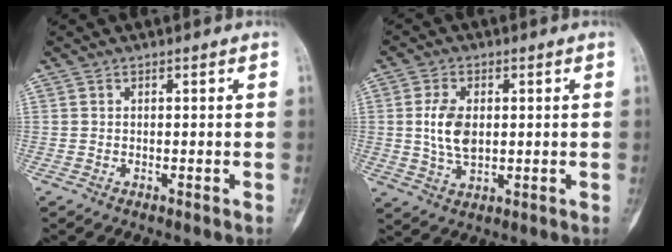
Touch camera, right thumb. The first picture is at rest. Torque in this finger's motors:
{"motor_torque": [1.14, 1.19, 0.44, -0.45, 0.31]}